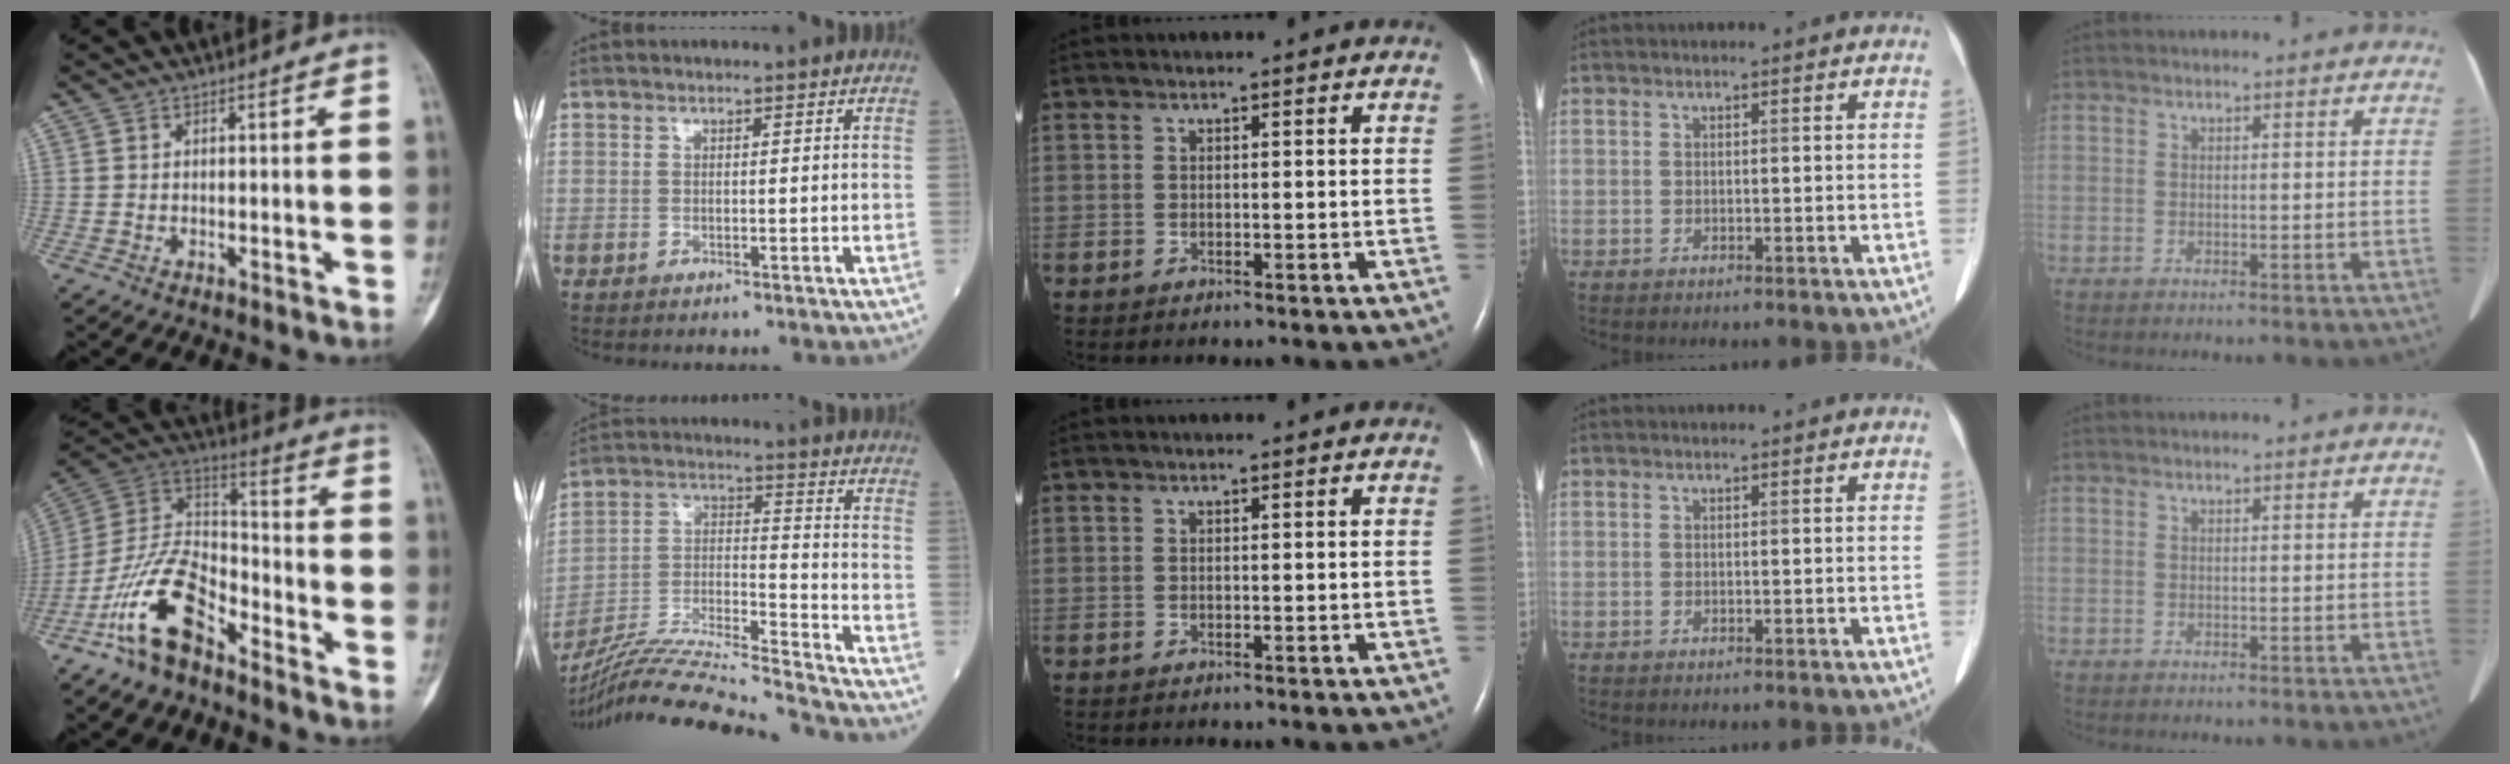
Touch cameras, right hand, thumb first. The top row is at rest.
{"thumb": {"total": 15.6, "force": [-9.6, 7.6, 9.7], "torque": [-0.171, 0.078, -0.191]}, "index": {"total": 22.6, "force": [-21.1, -0.8, 8.2], "torque": [-0.170, -0.024, -0.355]}}